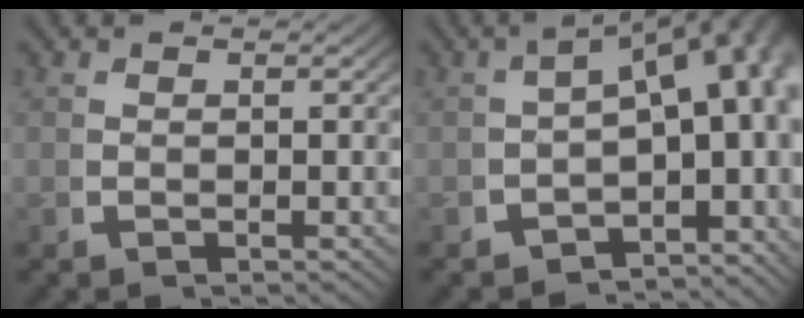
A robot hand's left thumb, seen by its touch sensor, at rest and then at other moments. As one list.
[{"total": 11.8, "force": [-1.0, 6.8, 9.6], "torque": [-0.102, -0.013, -0.018]}]